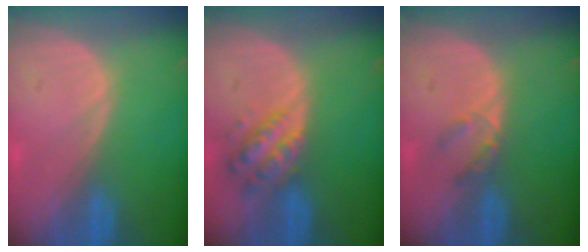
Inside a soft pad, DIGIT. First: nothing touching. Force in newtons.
{"total": 6.2, "press": 5.6, "slide": 2.6}
{"total": 2.5, "press": 2.3, "slide": 1.0}